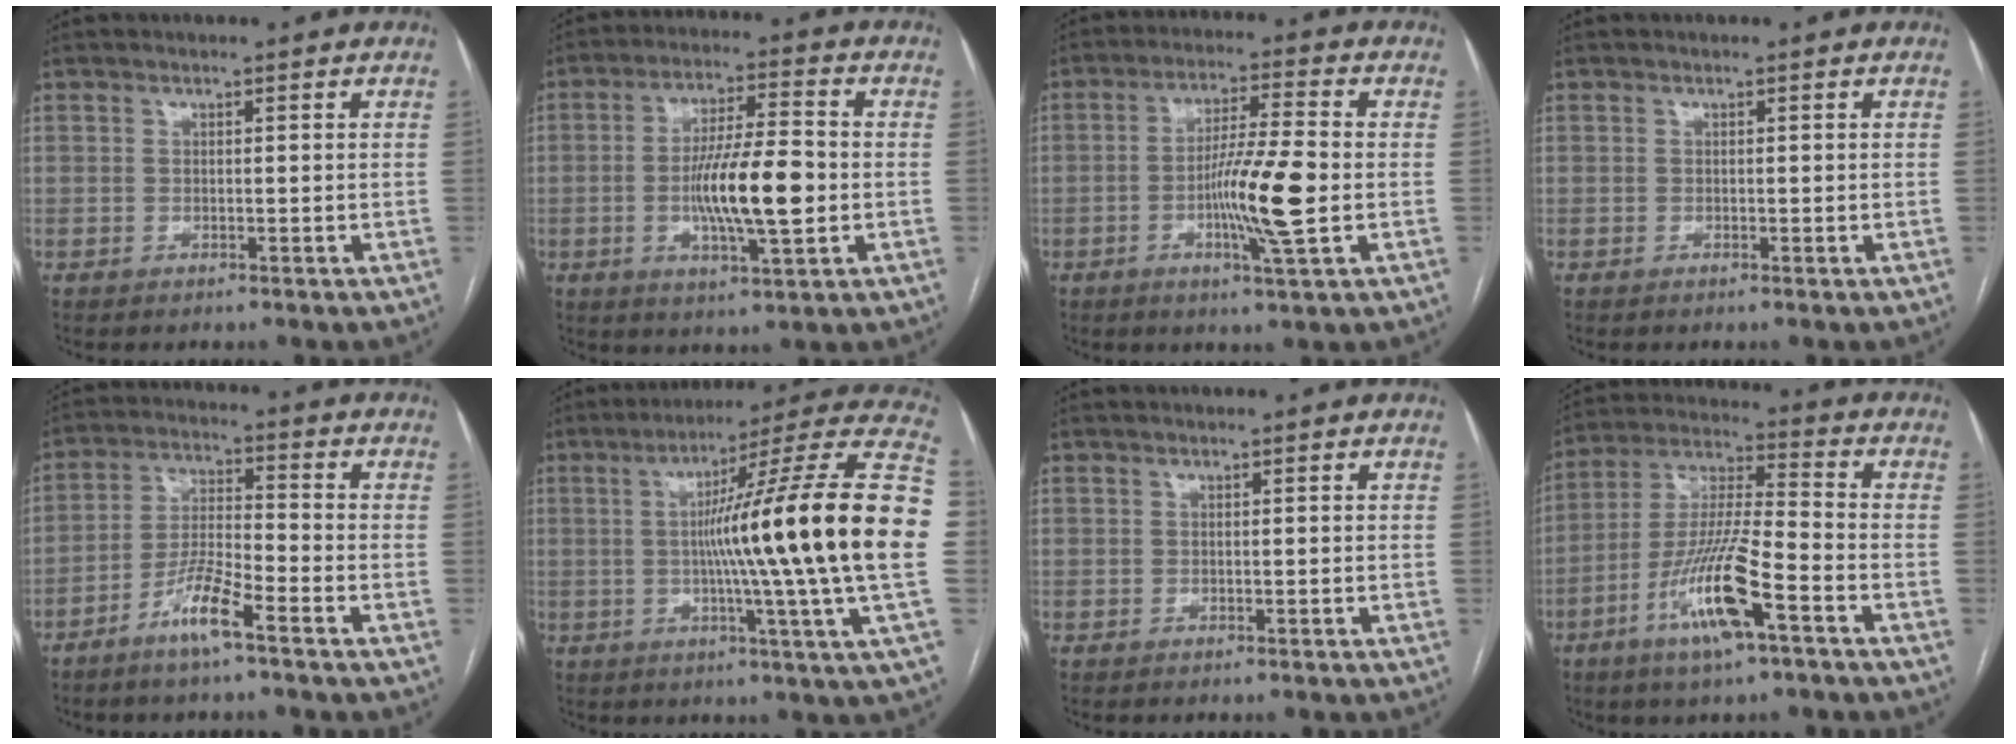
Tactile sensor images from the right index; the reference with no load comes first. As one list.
[{"total": 12.3, "force": [-1.8, 2.0, 12.0], "torque": [-0.217, -0.002, -0.030]}, {"total": 10.5, "force": [-2.1, 0.1, 10.3], "torque": [-0.188, -0.007, -0.041]}, {"total": 0.0}, {"total": 7.5, "force": [-4.9, 0.5, 5.7], "torque": [-0.119, -0.005, -0.101]}, {"total": 26.9, "force": [-0.5, -1.7, 26.9], "torque": [-0.324, 0.010, -0.031]}, {"total": 0.0}, {"total": 14.6, "force": [-6.8, 1.7, 12.8], "torque": [-0.253, -0.012, -0.124]}]